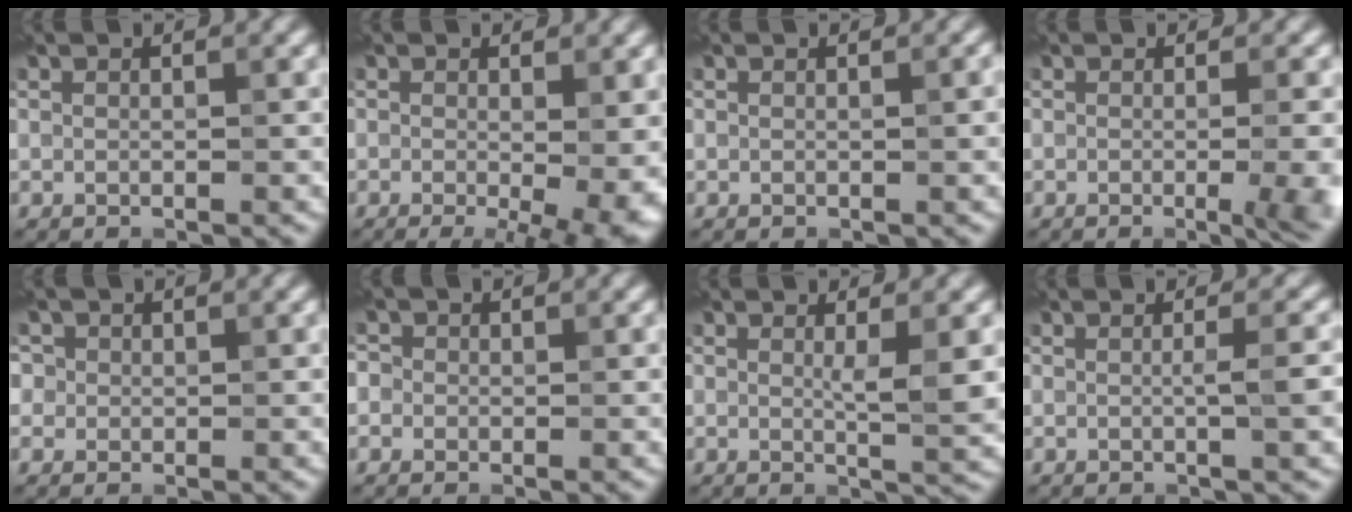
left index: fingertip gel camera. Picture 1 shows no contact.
{"total": 7.2, "force": [-1.6, 2.6, 6.6], "torque": [-0.061, -0.010, -0.014]}
{"total": 0.8, "force": [0.1, 0.2, 0.7], "torque": [-0.007, 0.000, -0.002]}
{"total": 6.1, "force": [-1.1, 2.7, 5.3], "torque": [-0.025, 0.001, -0.008]}
{"total": 2.7, "force": [1.0, 2.4, 0.5], "torque": [0.011, 0.007, -0.008]}
{"total": 1.4, "force": [0.1, 1.4, 0.1], "torque": [0.015, 0.003, -0.009]}
{"total": 3.1, "force": [0.5, 0.5, 3.0], "torque": [-0.045, -0.006, 0.009]}
{"total": 2.4, "force": [0.1, 0.6, 2.3], "torque": [-0.029, -0.001, -0.004]}